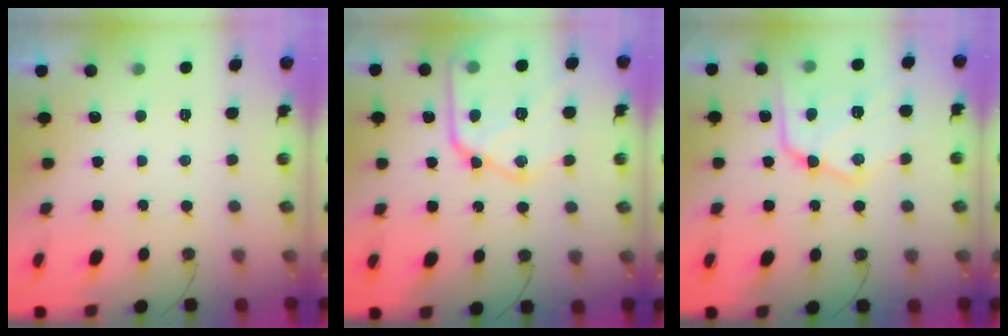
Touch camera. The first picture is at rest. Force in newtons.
{"total": 21.5, "press": 21.4, "slide": 2.3}
{"total": 20.9, "press": 20.8, "slide": 2.2}